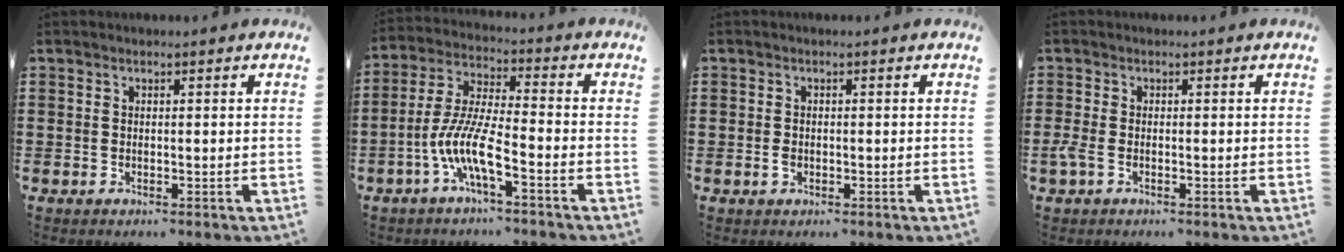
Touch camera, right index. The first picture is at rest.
{"total": 8.7, "force": [-4.2, 1.7, 7.5], "torque": [-0.180, -0.013, -0.087]}
{"total": 1.2, "force": [-0.4, 0.7, 0.9], "torque": [-0.026, -0.004, -0.009]}
{"total": 1.7, "force": [-0.9, 0.5, 1.4], "torque": [-0.040, -0.008, -0.020]}